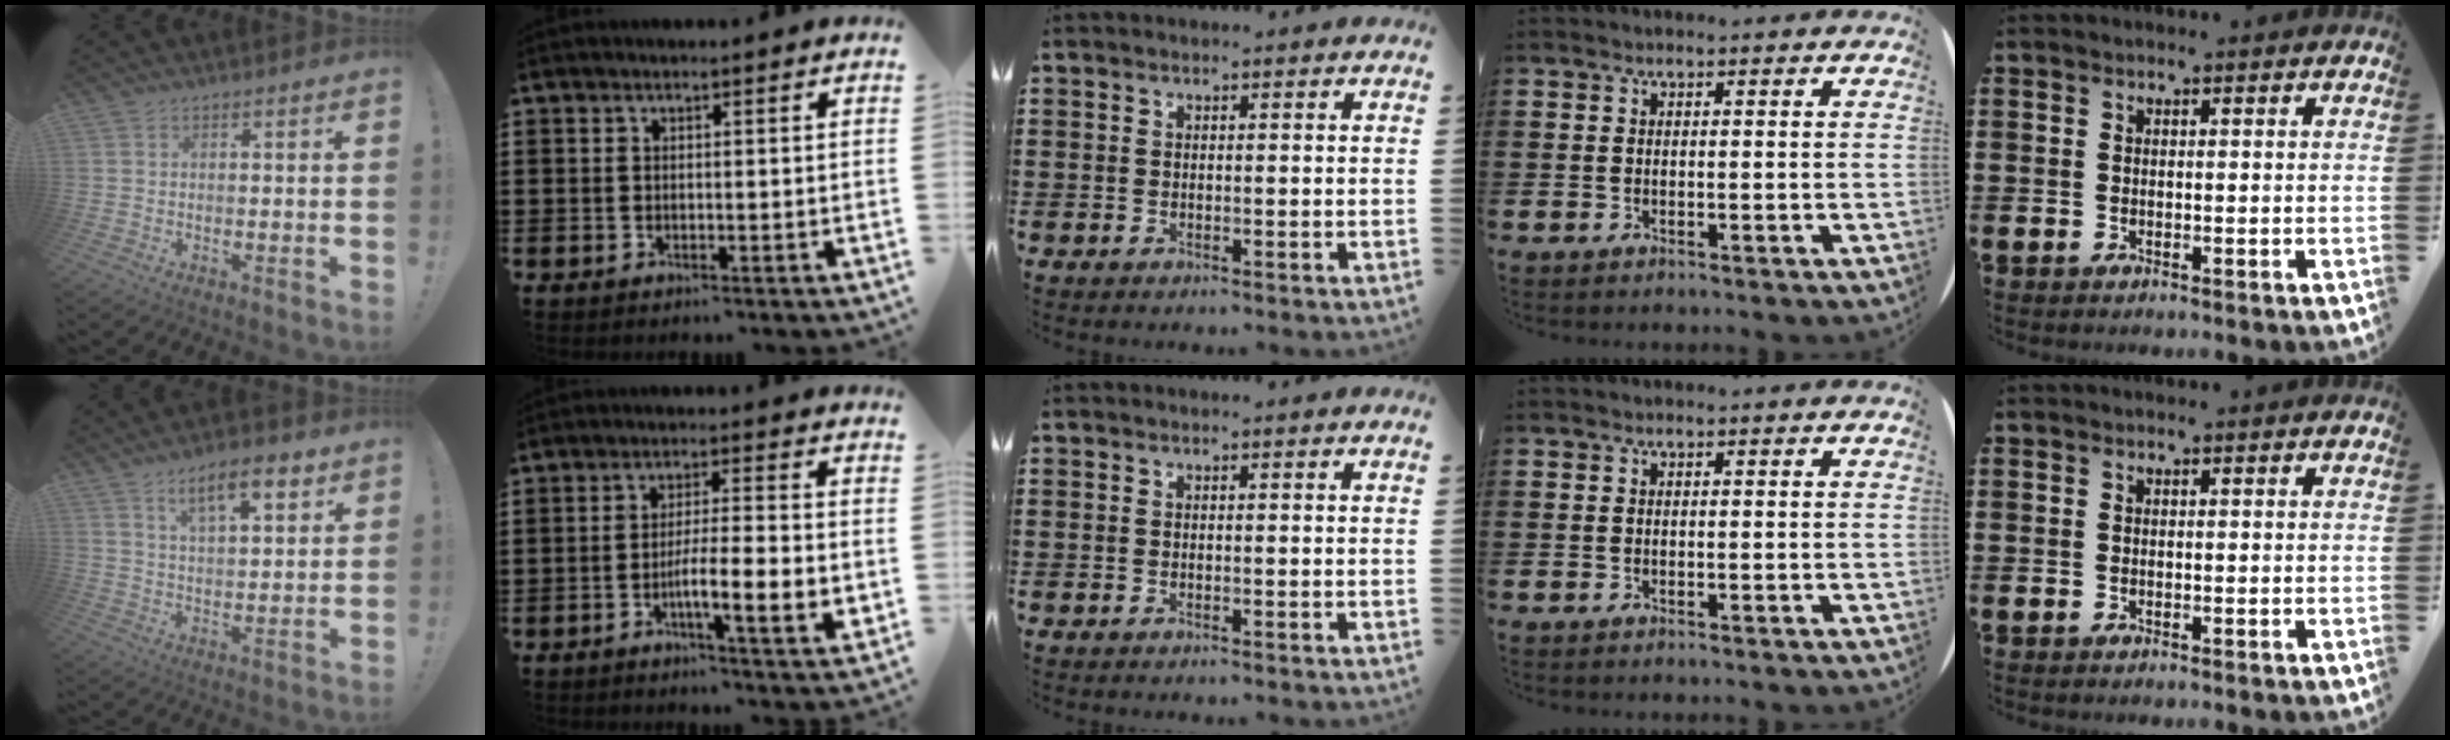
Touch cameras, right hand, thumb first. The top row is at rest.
{"thumb": {"total": 11.0, "force": [6.4, 3.8, 8.1], "torque": [-0.118, -0.023, 0.107]}, "index": {"total": 8.5, "force": [-2.3, 1.1, 8.1], "torque": [-0.134, -0.010, -0.044]}}